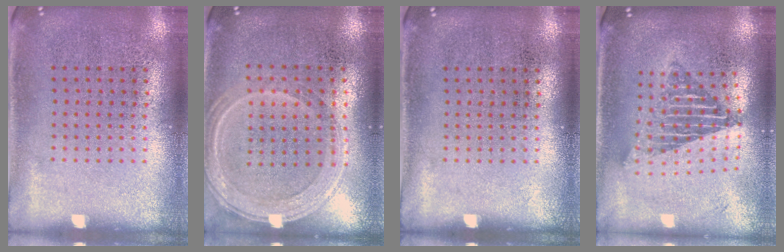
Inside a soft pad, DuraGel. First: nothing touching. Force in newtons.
{"total": 1.2, "press": 1.2, "slide": 0.4}
{"total": 0.0}
{"total": 1.9, "press": 1.5, "slide": 1.1}